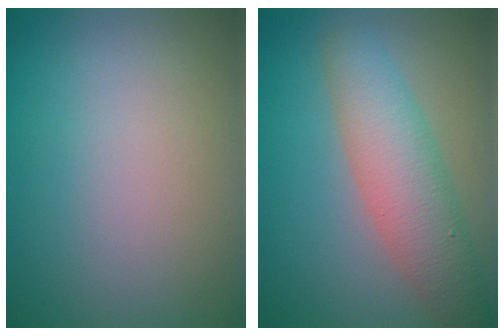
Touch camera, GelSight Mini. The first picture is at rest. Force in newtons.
{"total": 5.5, "press": 5.5, "slide": 0.2}